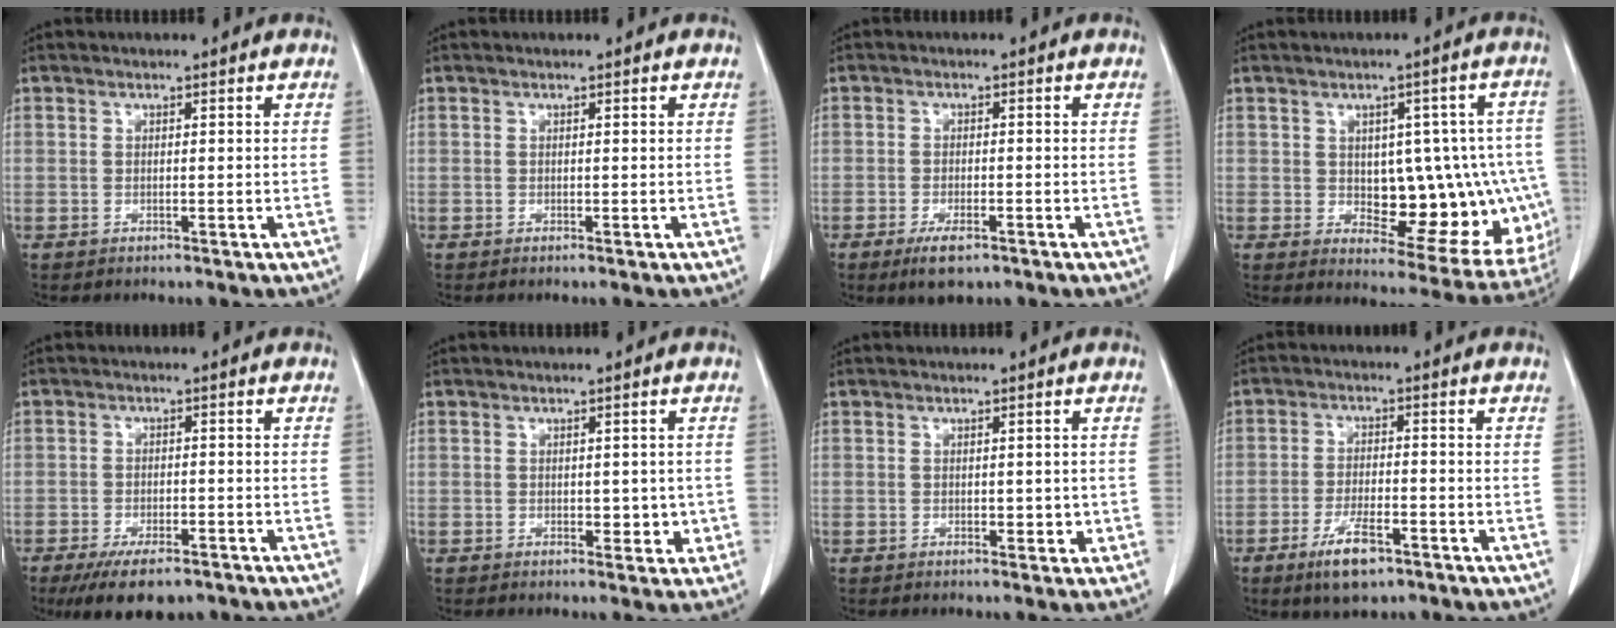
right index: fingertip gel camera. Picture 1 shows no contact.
{"total": 0.0}
{"total": 4.4, "force": [-2.7, 1.3, 3.2], "torque": [-0.062, -0.006, -0.038]}
{"total": 15.3, "force": [-1.2, 7.5, 13.3], "torque": [-0.127, 0.024, 0.008]}
{"total": 8.2, "force": [-5.9, 3.0, 4.8], "torque": [-0.074, -0.008, -0.091]}
{"total": 2.8, "force": [-0.3, 1.8, 2.2], "torque": [-0.018, 0.002, 0.002]}
{"total": 1.9, "force": [-0.2, 1.2, 1.4], "torque": [-0.013, 0.001, 0.000]}
{"total": 7.0, "force": [-4.1, 1.9, 5.3], "torque": [-0.102, -0.009, -0.064]}